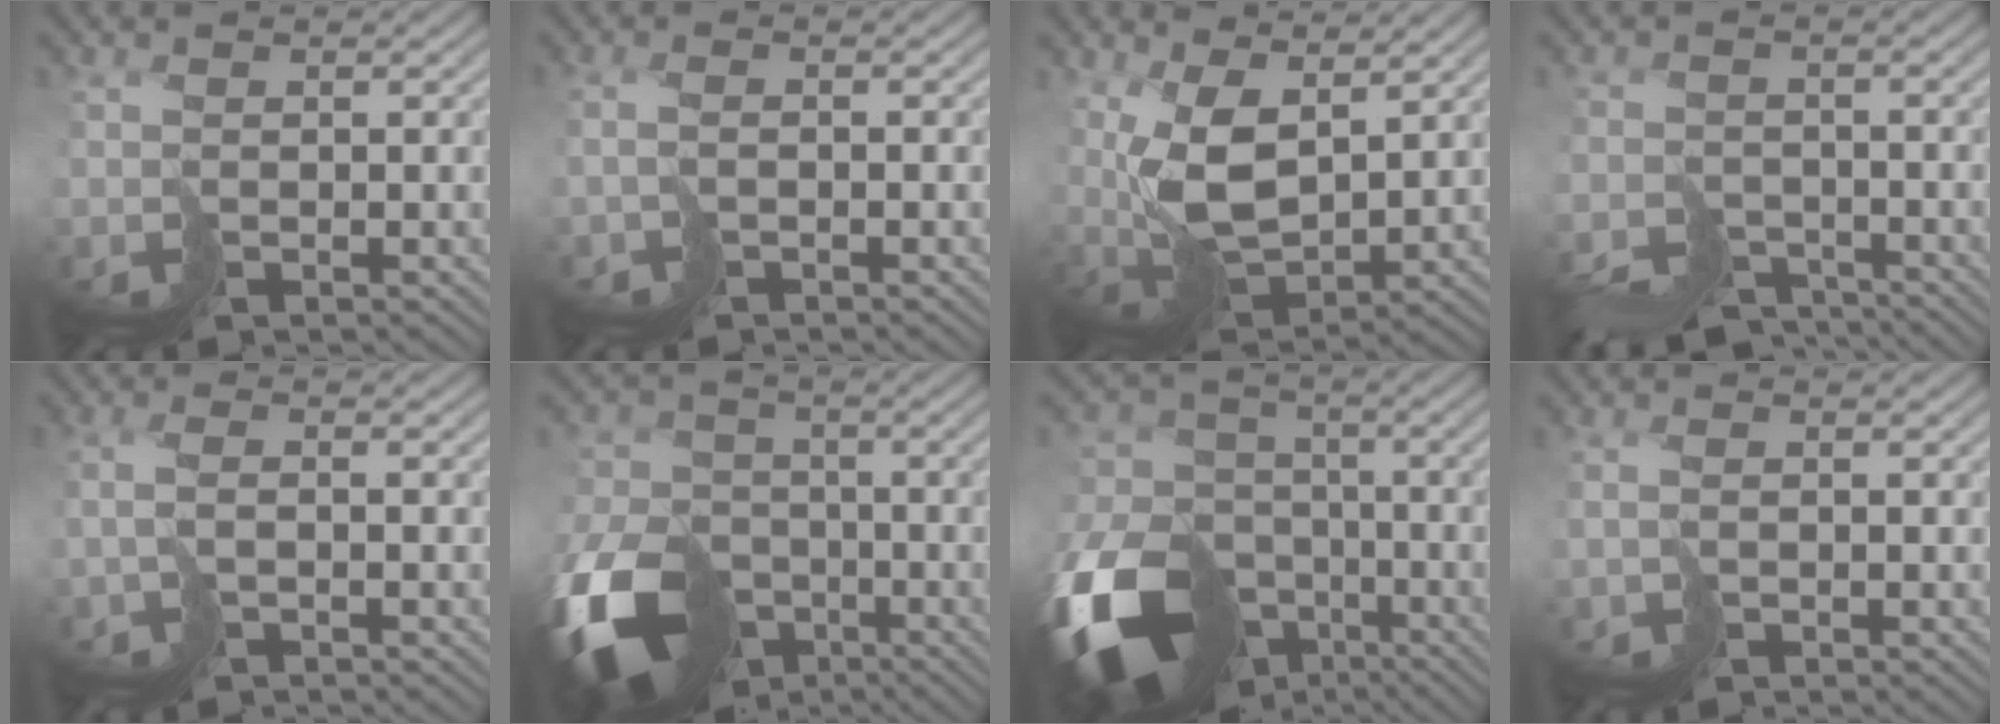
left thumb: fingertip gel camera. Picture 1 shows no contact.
{"total": 1.1, "force": [-0.8, 0.3, 0.8], "torque": [-0.011, 0.003, -0.024]}
{"total": 7.1, "force": [2.7, 3.3, 5.7], "torque": [-0.125, 0.001, 0.053]}
{"total": 5.8, "force": [-5.5, 1.6, 1.0], "torque": [-0.011, -0.007, -0.098]}
{"total": 2.1, "force": [-1.1, 0.6, 1.7], "torque": [-0.029, 0.003, -0.031]}
{"total": 17.4, "force": [-8.6, 12.2, 8.9], "torque": [-0.245, -0.061, -0.139]}
{"total": 20.0, "force": [-10.2, 14.3, 9.7], "torque": [-0.283, -0.065, -0.147]}
{"total": 0.6, "force": [-0.6, 0.1, 0.3], "torque": [-0.003, 0.002, -0.016]}